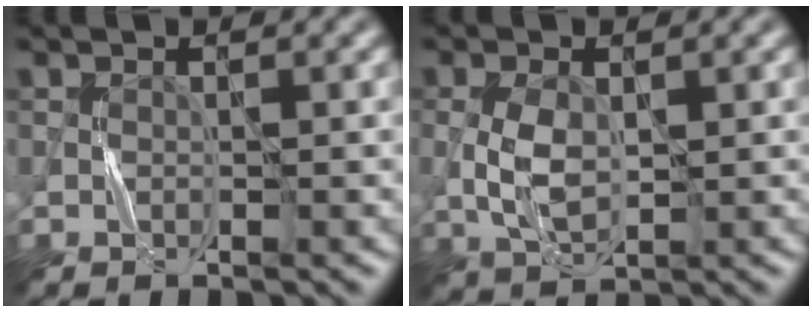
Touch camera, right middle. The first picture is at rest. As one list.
[{"total": 3.4, "force": [0.1, 2.0, 2.7], "torque": [-0.067, -0.001, 0.008]}]